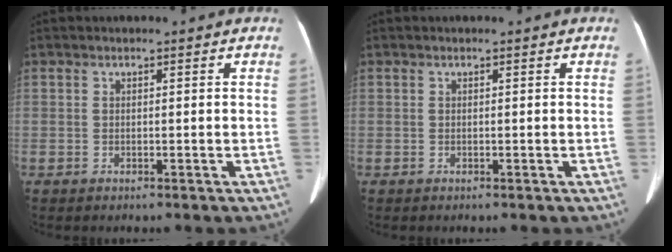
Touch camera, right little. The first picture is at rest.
{"total": 0.0}